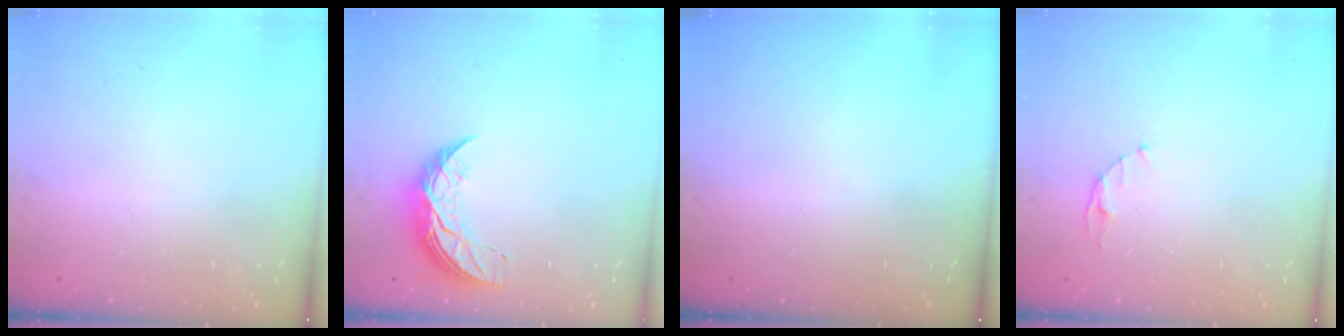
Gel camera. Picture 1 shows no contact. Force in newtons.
{"total": 8.1, "press": 8.0, "slide": 0.5}
{"total": 0.0}
{"total": 3.9, "press": 3.9, "slide": 0.5}